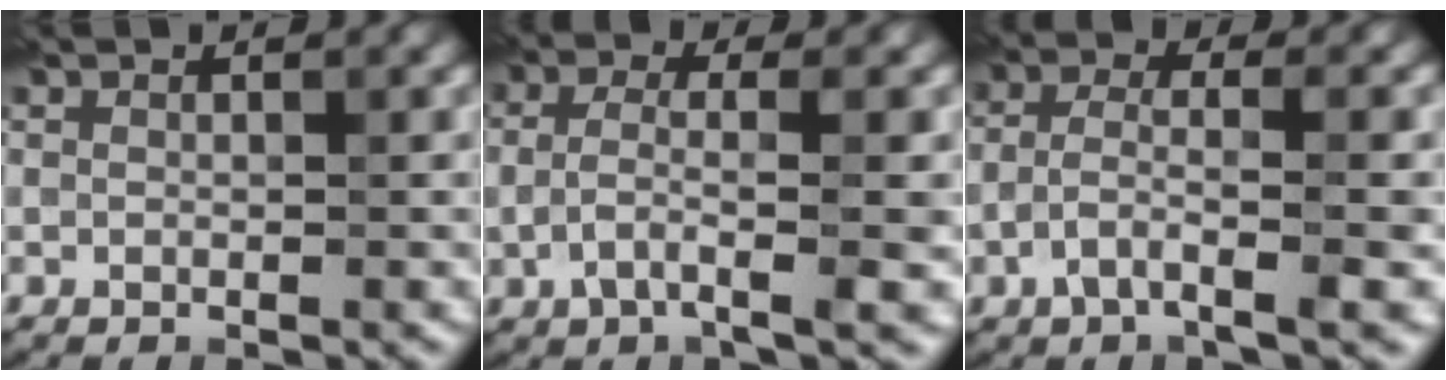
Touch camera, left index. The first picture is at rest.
{"total": 4.6, "force": [-0.8, 1.3, 4.3], "torque": [-0.097, 0.005, -0.020]}
{"total": 4.4, "force": [-1.5, 1.3, 4.0], "torque": [-0.088, 0.007, -0.036]}